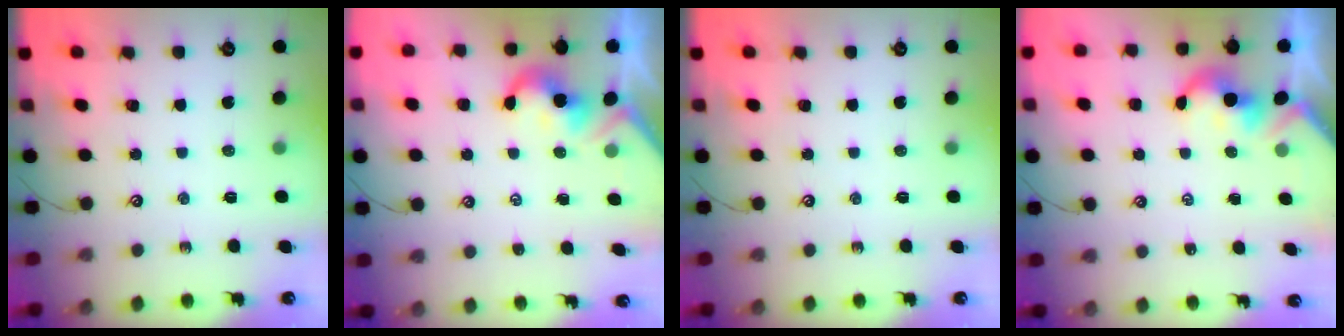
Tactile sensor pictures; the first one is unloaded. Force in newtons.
{"total": 2.1, "press": 2.0, "slide": 0.5}
{"total": 0.0}
{"total": 2.0, "press": 2.0, "slide": 0.2}